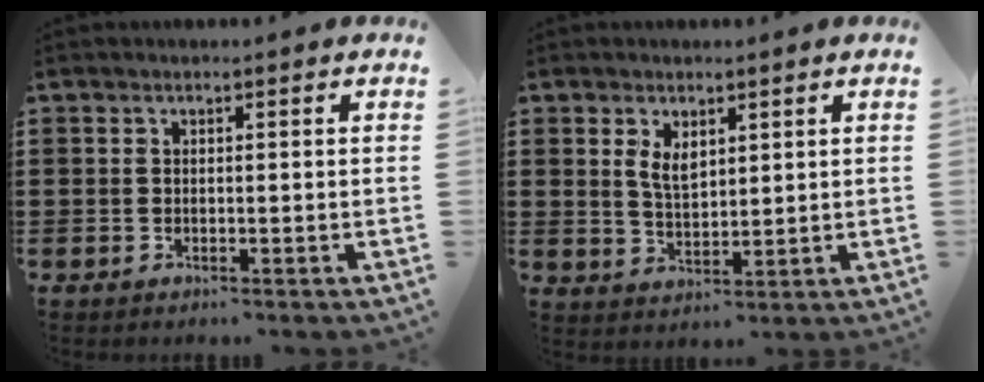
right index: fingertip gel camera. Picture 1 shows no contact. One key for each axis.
{"total": 3.5, "fx": 1.8, "fy": 1.9, "fz": 2.4, "tx": -0.044, "ty": 0.002, "tz": 0.030}